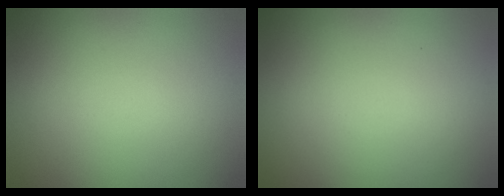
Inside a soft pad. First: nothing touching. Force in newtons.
{"total": 0.0}